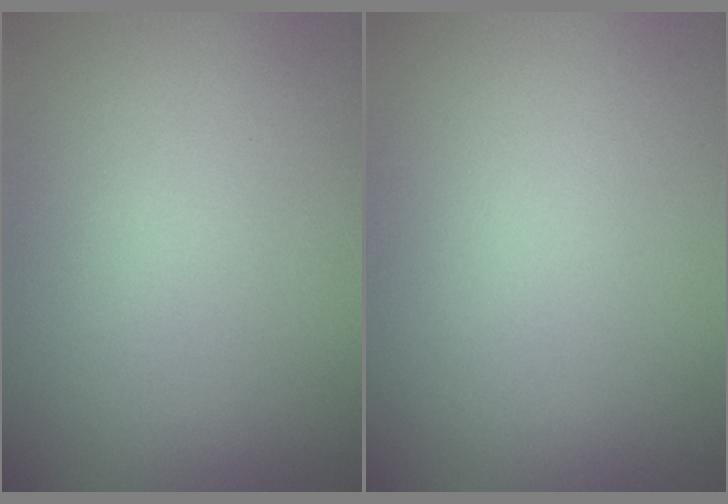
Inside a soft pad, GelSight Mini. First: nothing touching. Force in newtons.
{"total": 0.0}